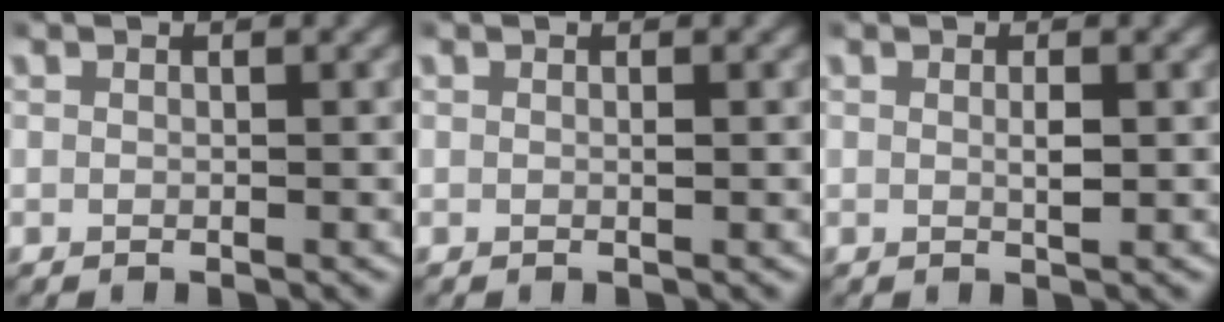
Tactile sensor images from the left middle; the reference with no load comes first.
{"total": 0.0}
{"total": 1.1, "force": [0.3, 0.2, 1.0], "torque": [-0.018, -0.005, 0.004]}